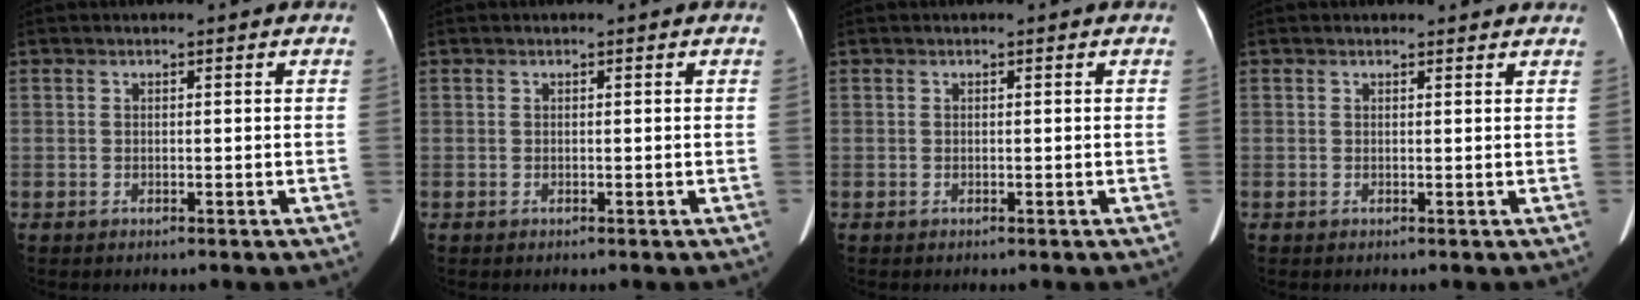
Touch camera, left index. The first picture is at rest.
{"total": 0.0}
{"total": 0.0}
{"total": 2.9, "force": [2.5, 1.4, -0.1], "torque": [0.014, 0.005, 0.020]}